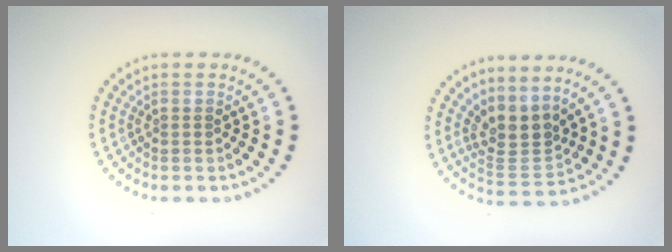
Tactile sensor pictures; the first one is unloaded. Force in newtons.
{"total": 3.3, "press": 2.5, "slide": 2.2}